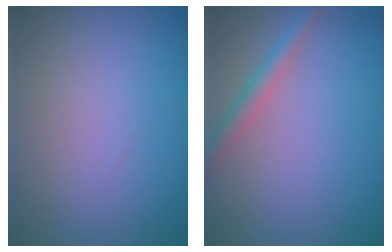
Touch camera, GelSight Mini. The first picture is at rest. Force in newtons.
{"total": 2.1, "press": 2.1, "slide": 0.0}